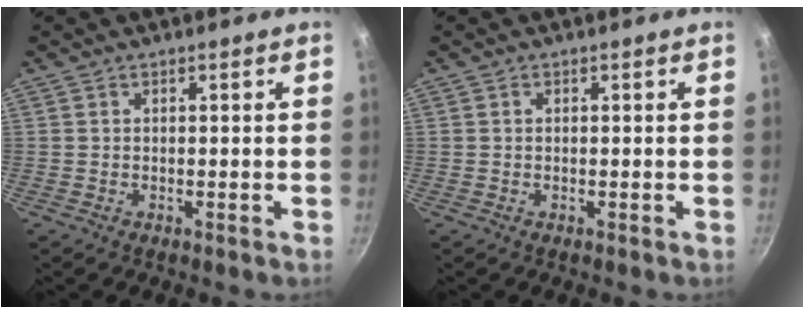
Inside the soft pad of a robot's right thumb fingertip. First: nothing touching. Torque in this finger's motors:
{"motor_torque": [-0.10, 0.33, 0.28, -0.01, -0.02]}